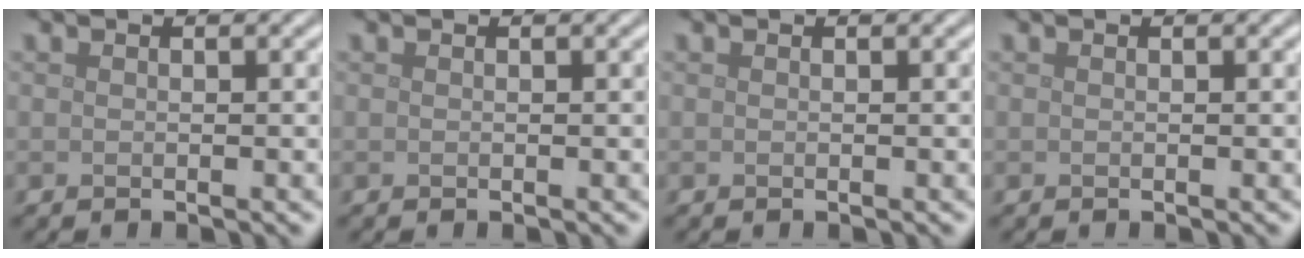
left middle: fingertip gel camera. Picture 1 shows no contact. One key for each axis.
{"total": 0.0}
{"total": 0.0}
{"total": 0.0}